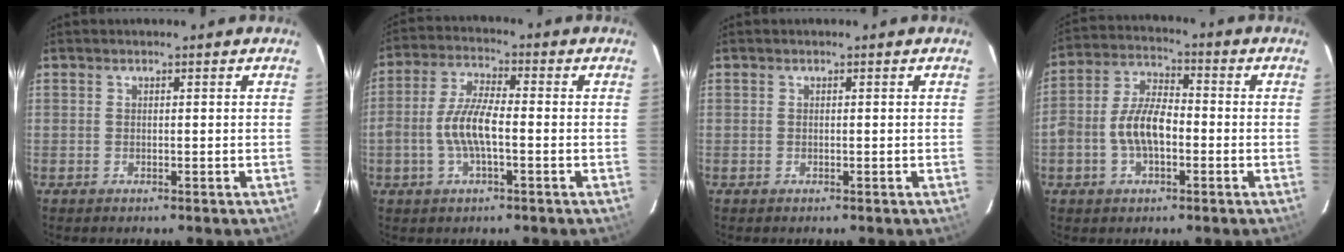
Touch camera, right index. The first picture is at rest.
{"total": 8.0, "force": [-1.8, 2.5, 7.3], "torque": [-0.153, 0.008, -0.037]}
{"total": 0.0}
{"total": 9.0, "force": [-2.3, 4.8, 7.3], "torque": [-0.151, 0.016, -0.042]}